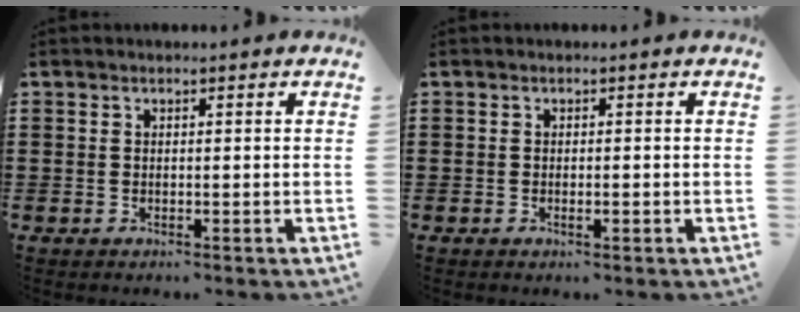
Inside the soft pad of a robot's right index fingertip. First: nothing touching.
{"total": 0.9, "force": [-0.3, 0.3, 0.8], "torque": [-0.017, -0.003, -0.004]}